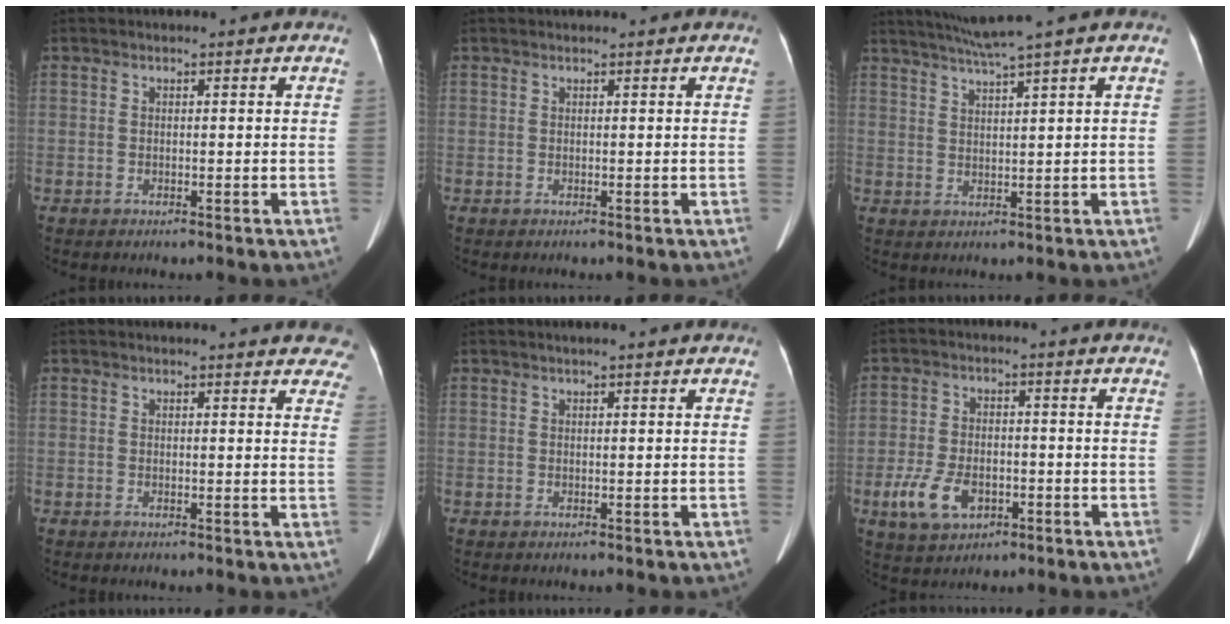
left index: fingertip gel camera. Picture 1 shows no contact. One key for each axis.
{"total": 1.2, "fx": 1.2, "fy": 0.0, "fz": 0.4, "tx": -0.006, "ty": 0.019, "tz": 0.021}
{"total": 5.2, "fx": 4.1, "fy": -1.8, "fz": 2.7, "tx": -0.052, "ty": 0.005, "tz": 0.080}
{"total": 11.8, "fx": 10.5, "fy": 3.1, "fz": 4.5, "tx": -0.028, "ty": 0.000, "tz": 0.098}
{"total": 0.6, "fx": -0.3, "fy": -0.4, "fz": 0.4, "tx": -0.005, "ty": 0.009, "tz": 0.000}
{"total": 7.4, "fx": -4.3, "fy": 4.2, "fz": 4.3, "tx": -0.097, "ty": -0.003, "tz": -0.069}